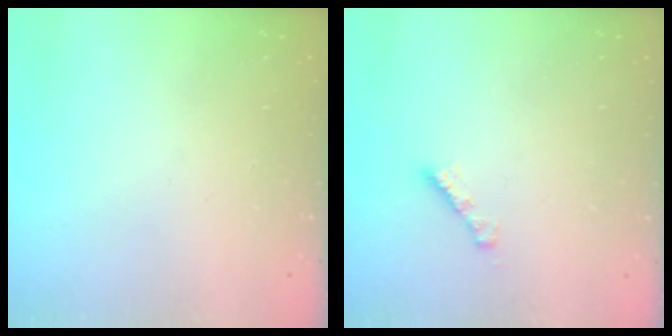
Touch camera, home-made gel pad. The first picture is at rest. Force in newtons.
{"total": 2.7, "press": 2.7, "slide": 0.3}